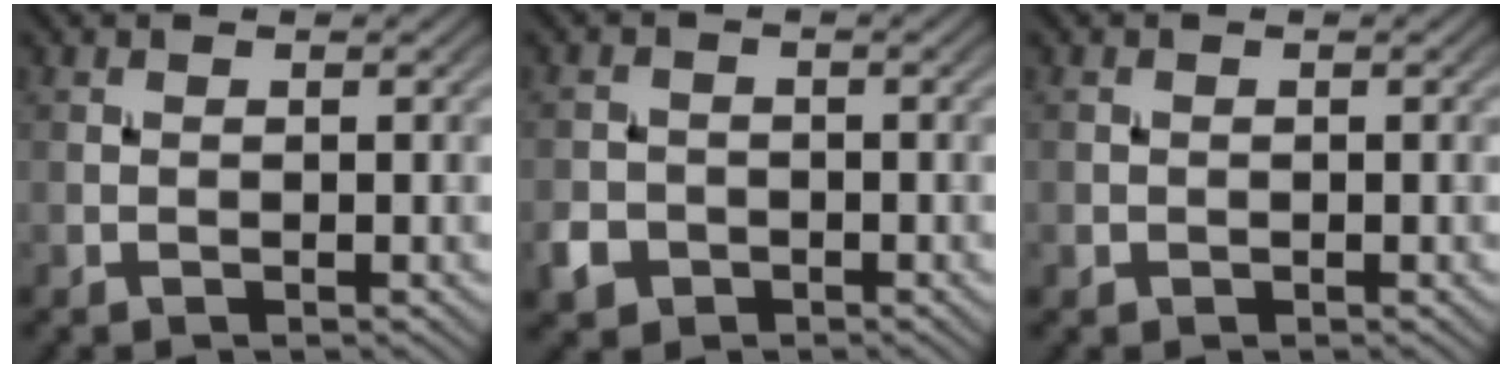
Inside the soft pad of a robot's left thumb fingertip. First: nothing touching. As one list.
[{"total": 2.9, "force": [-1.5, 2.3, 1.0], "torque": [-0.025, -0.006, -0.034]}, {"total": 0.8, "force": [-0.2, 0.7, 0.1], "torque": [0.001, -0.005, -0.006]}]